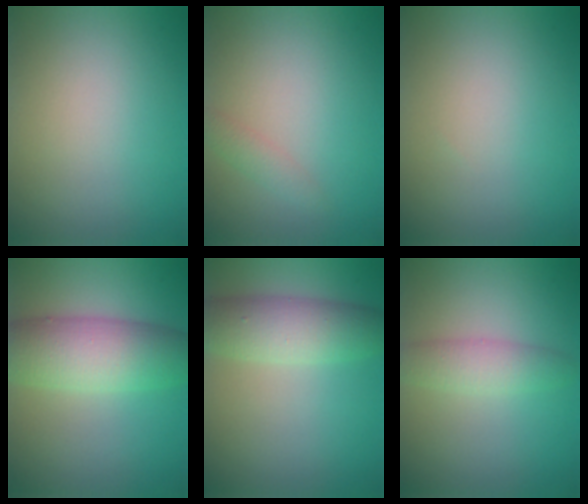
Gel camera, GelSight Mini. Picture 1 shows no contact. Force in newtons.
{"total": 1.2, "press": 1.2, "slide": 0.1}
{"total": 0.0}
{"total": 7.1, "press": 7.1, "slide": 0.2}
{"total": 5.0, "press": 5.0, "slide": 0.1}
{"total": 2.7, "press": 2.7, "slide": 0.1}